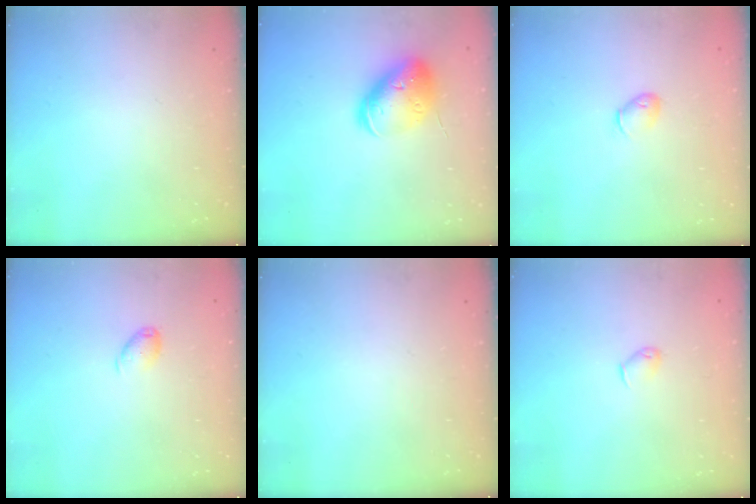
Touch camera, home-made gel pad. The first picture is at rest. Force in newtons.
{"total": 14.7, "press": 14.5, "slide": 2.3}
{"total": 4.5, "press": 4.4, "slide": 0.9}
{"total": 6.3, "press": 6.2, "slide": 1.1}
{"total": 0.0}
{"total": 4.0, "press": 3.9, "slide": 0.8}